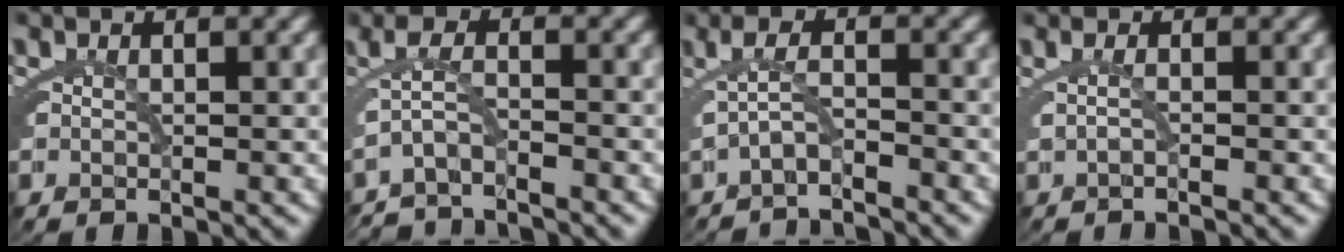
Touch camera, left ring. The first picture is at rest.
{"total": 3.1, "force": [-2.3, 0.9, 1.9], "torque": [-0.047, -0.019, -0.028]}
{"total": 2.7, "force": [-2.3, 0.3, 1.5], "torque": [-0.029, -0.011, -0.032]}
{"total": 1.2, "force": [-0.6, -0.8, 0.6], "torque": [-0.020, -0.002, -0.005]}